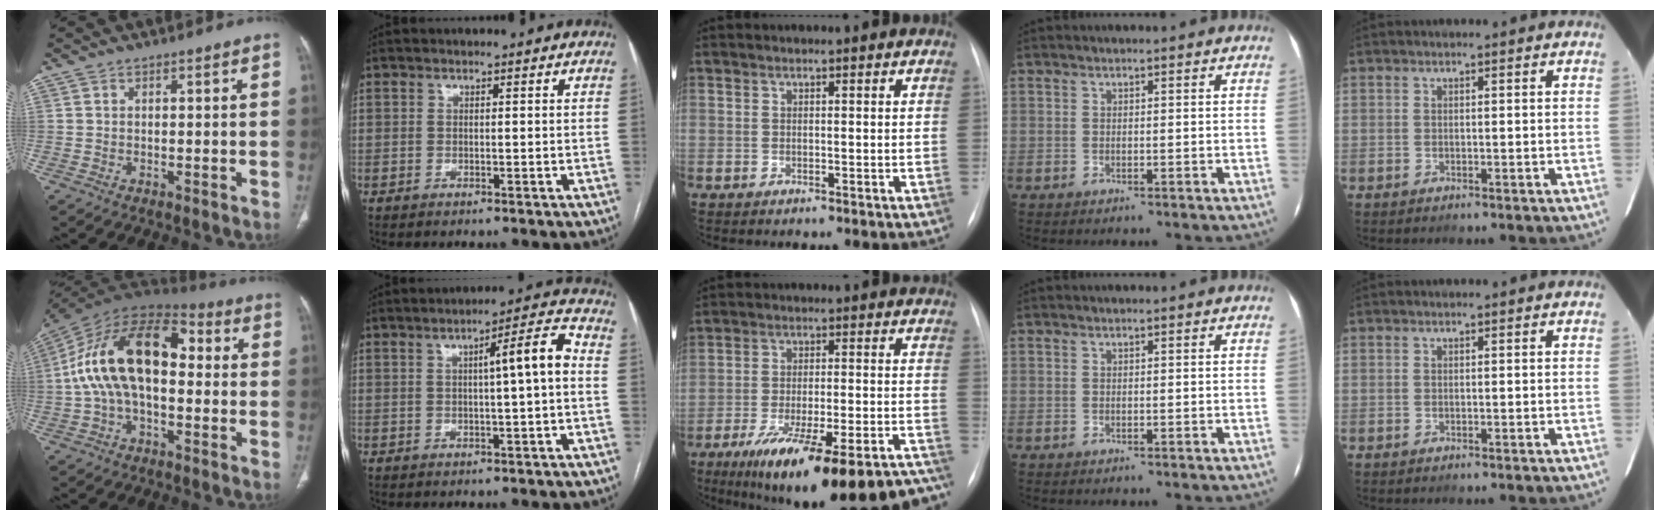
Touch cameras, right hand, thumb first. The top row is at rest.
{"thumb": {"total": 19.8, "force": [0.7, 10.9, 16.6], "torque": [-0.295, 0.050, 0.003]}, "index": {"total": 6.7, "force": [0.3, 0.0, 6.7], "torque": [-0.097, 0.016, 0.002]}, "middle": {"total": 24.3, "force": [-18.9, 4.6, 14.6], "torque": [-0.168, -0.005, -0.268]}}